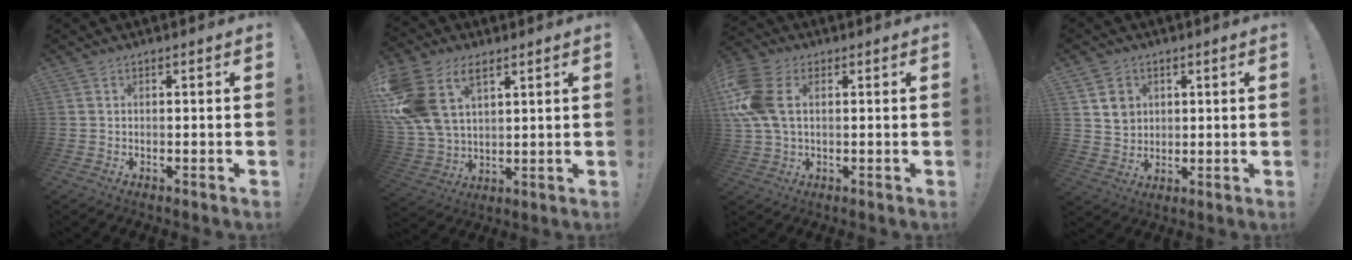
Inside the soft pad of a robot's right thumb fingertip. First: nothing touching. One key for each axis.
{"total": 15.5, "fx": 7.6, "fy": 10.0, "fz": 9.2, "tx": -0.197, "ty": -0.038, "tz": 0.147}
{"total": 11.9, "fx": 2.4, "fy": 7.4, "fz": 9.0, "tx": -0.211, "ty": 0.001, "tz": 0.047}
{"total": 6.3, "fx": 2.6, "fy": 5.5, "fz": 1.5, "tx": -0.010, "ty": -0.014, "tz": 0.050}